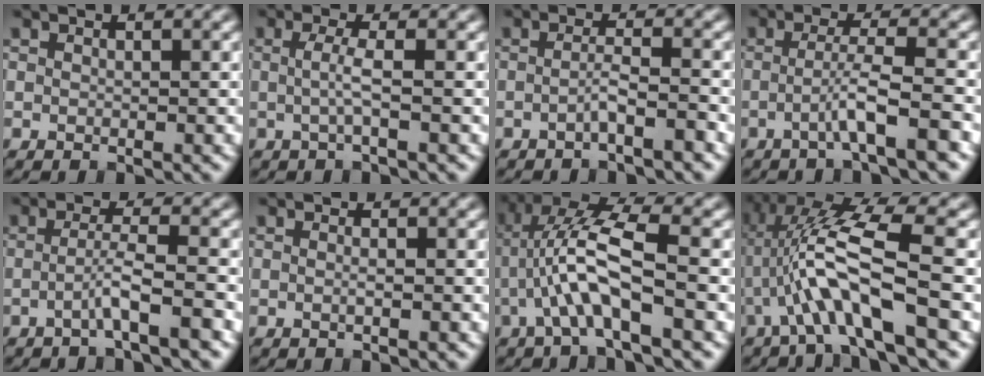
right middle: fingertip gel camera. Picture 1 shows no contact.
{"total": 1.9, "force": [-0.1, 0.3, 1.9], "torque": [-0.042, -0.001, -0.003]}
{"total": 1.9, "force": [-1.1, 0.1, 1.6], "torque": [-0.030, 0.010, -0.026]}
{"total": 3.7, "force": [-1.5, 0.2, 3.4], "torque": [-0.057, 0.012, -0.037]}
{"total": 3.0, "force": [-1.4, 0.1, 2.7], "torque": [-0.048, 0.012, -0.034]}
{"total": 0.7, "force": [-0.1, 0.2, 0.6], "torque": [-0.011, -0.003, -0.006]}
{"total": 5.9, "force": [-1.7, 1.4, 5.5], "torque": [-0.118, 0.021, -0.036]}
{"total": 7.4, "force": [-1.6, 1.5, 7.1], "torque": [-0.147, 0.019, -0.031]}